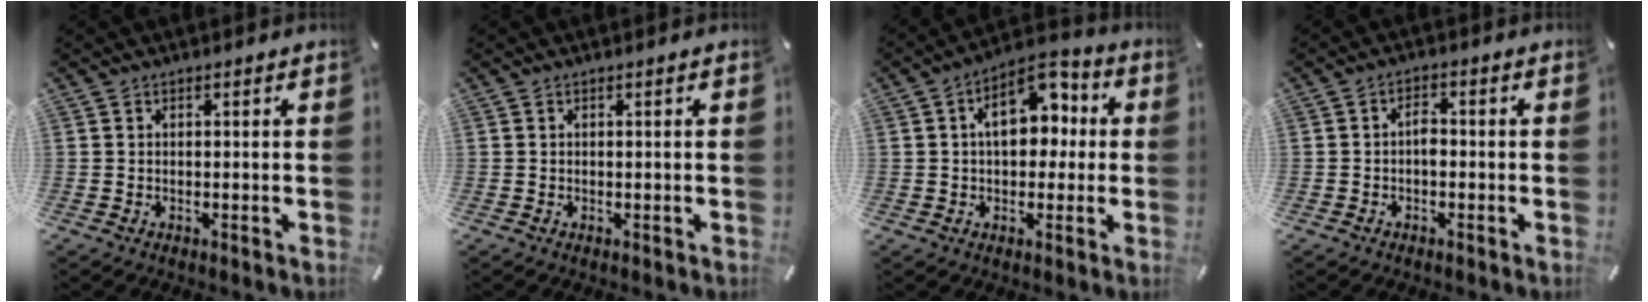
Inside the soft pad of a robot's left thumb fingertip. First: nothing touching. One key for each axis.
{"total": 0.5, "fx": 0.1, "fy": 0.0, "fz": 0.5, "tx": -0.008, "ty": -0.001, "tz": 0.001}
{"total": 12.4, "fx": 2.1, "fy": 8.1, "fz": 9.2, "tx": -0.136, "ty": 0.006, "tz": 0.036}
{"total": 2.8, "fx": -0.7, "fy": 1.6, "fz": 2.2, "tx": -0.042, "ty": 0.007, "tz": -0.014}